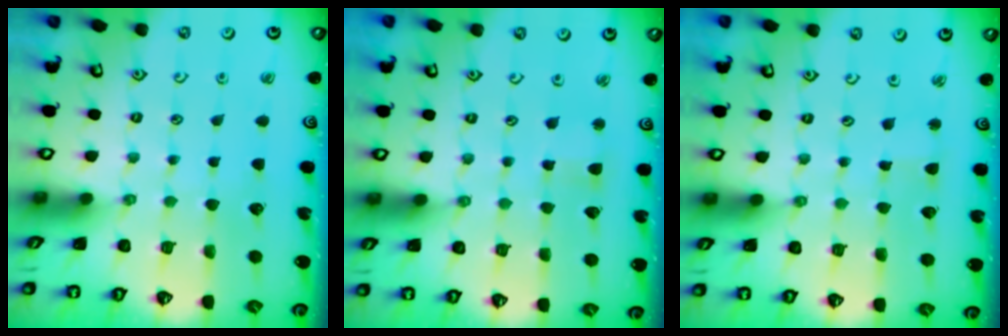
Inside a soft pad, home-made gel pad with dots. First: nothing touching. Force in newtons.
{"total": 3.2, "press": 3.2, "slide": 0.4}
{"total": 1.9, "press": 1.9, "slide": 0.2}